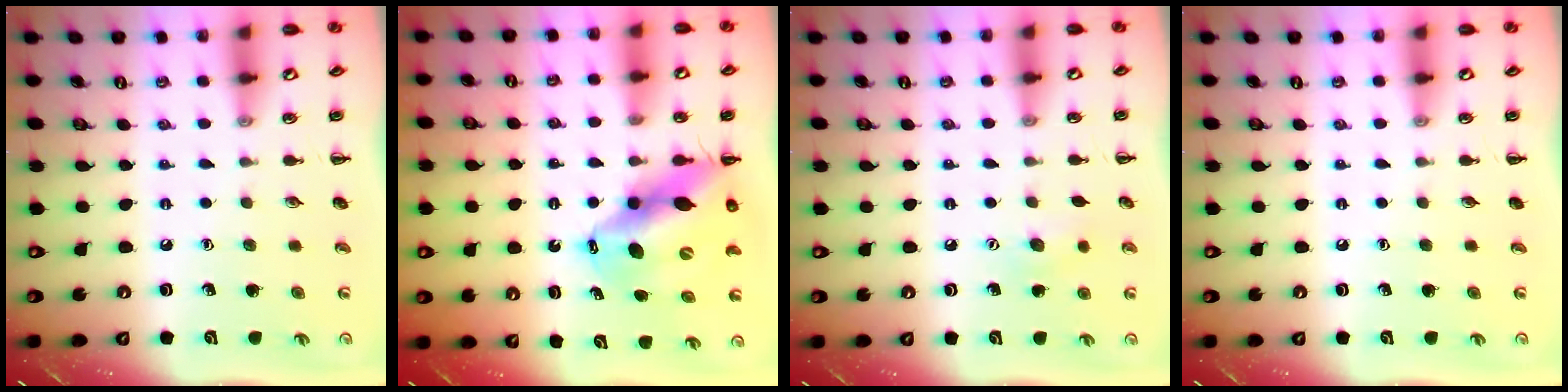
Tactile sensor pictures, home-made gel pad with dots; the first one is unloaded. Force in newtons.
{"total": 14.7, "press": 14.2, "slide": 3.9}
{"total": 6.6, "press": 6.5, "slide": 1.3}
{"total": 0.0}